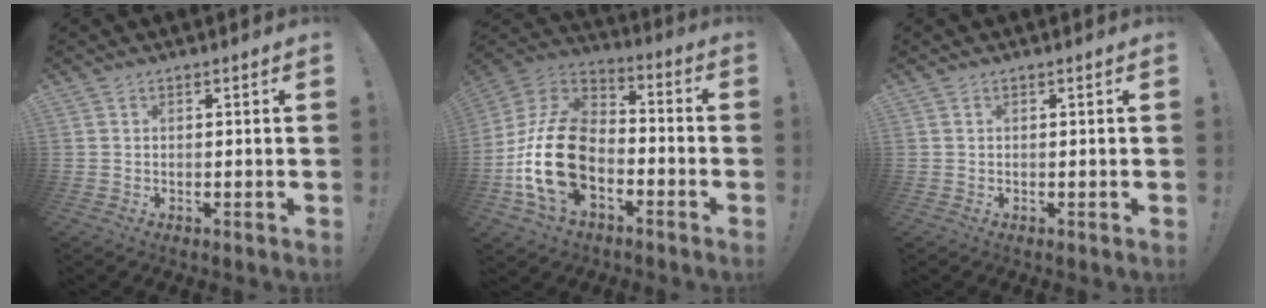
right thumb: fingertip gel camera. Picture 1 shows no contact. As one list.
[{"total": 22.2, "force": [-6.1, 14.3, 15.9], "torque": [-0.320, 0.043, -0.090]}, {"total": 0.0}]